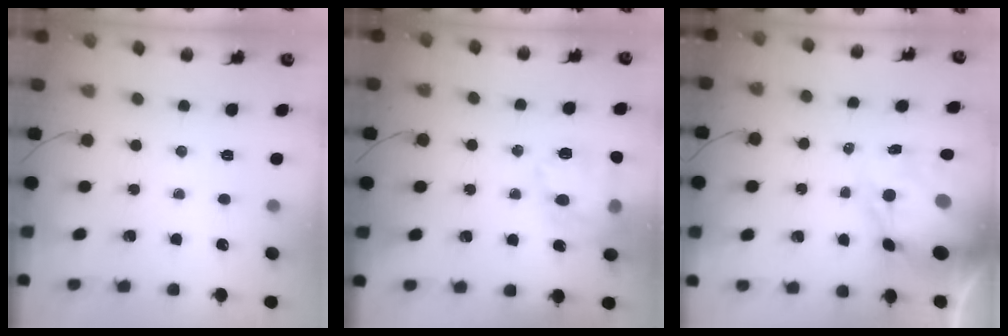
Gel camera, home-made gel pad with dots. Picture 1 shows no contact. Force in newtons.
{"total": 18.1, "press": 17.8, "slide": 3.2}
{"total": 15.7, "press": 15.2, "slide": 3.7}